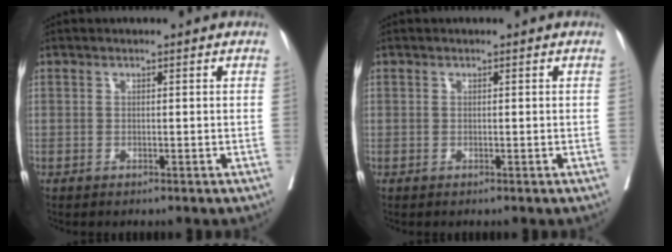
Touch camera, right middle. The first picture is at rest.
{"total": 0.0}